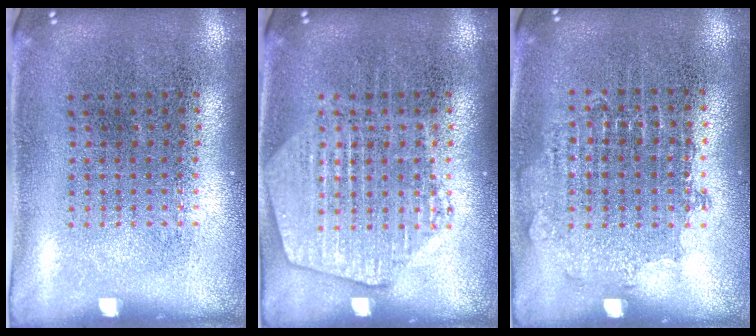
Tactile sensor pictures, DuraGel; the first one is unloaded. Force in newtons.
{"total": 2.4, "press": 2.4, "slide": 0.3}
{"total": 0.8, "press": 0.8, "slide": 0.2}